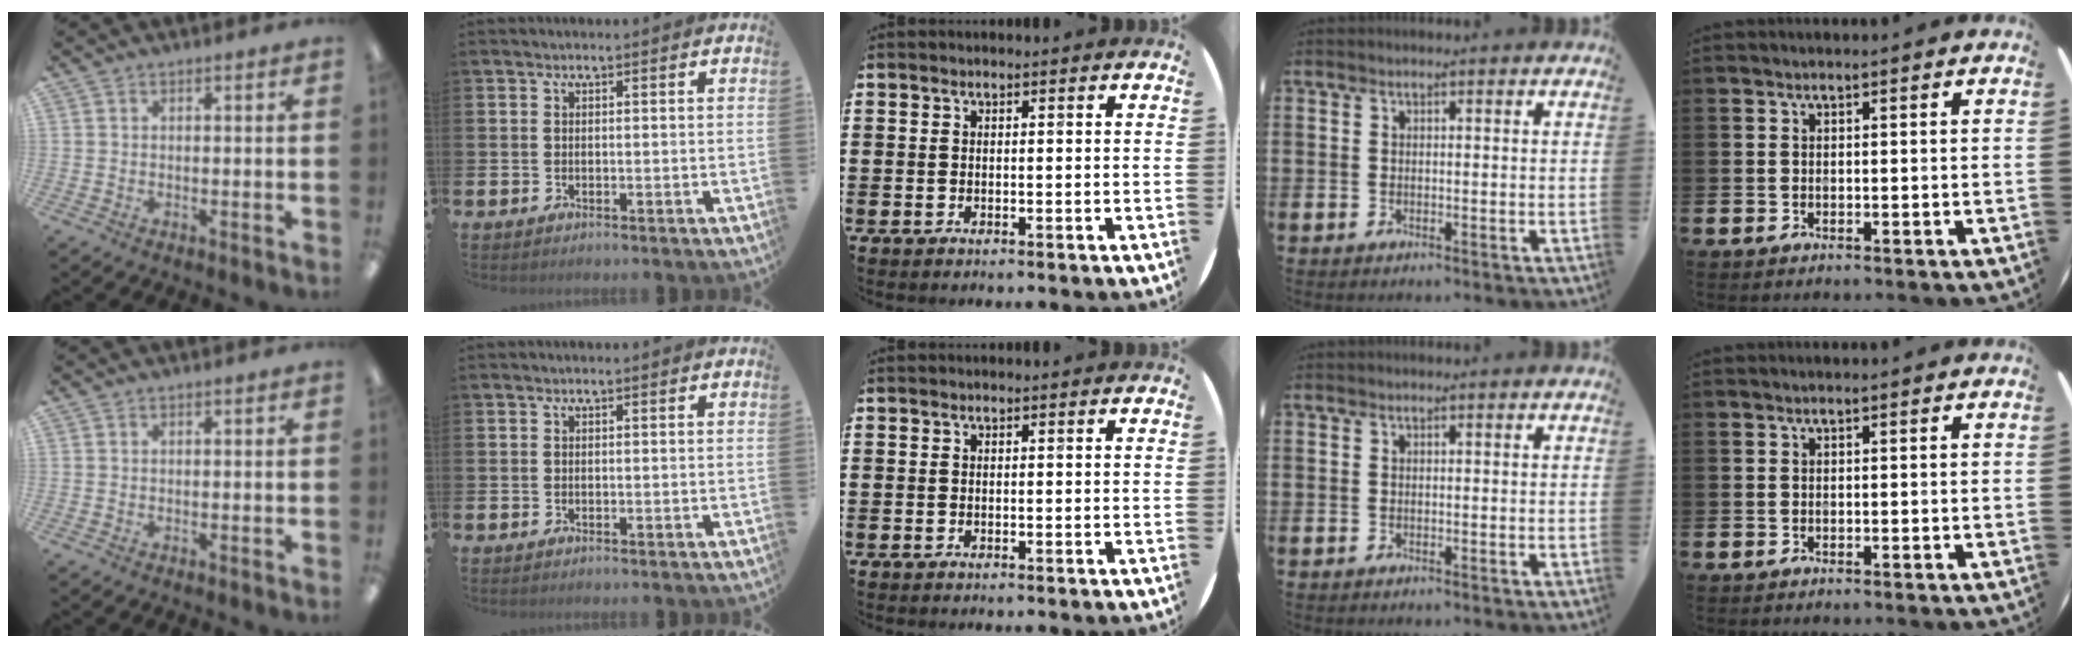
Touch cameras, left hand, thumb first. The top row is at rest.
{}